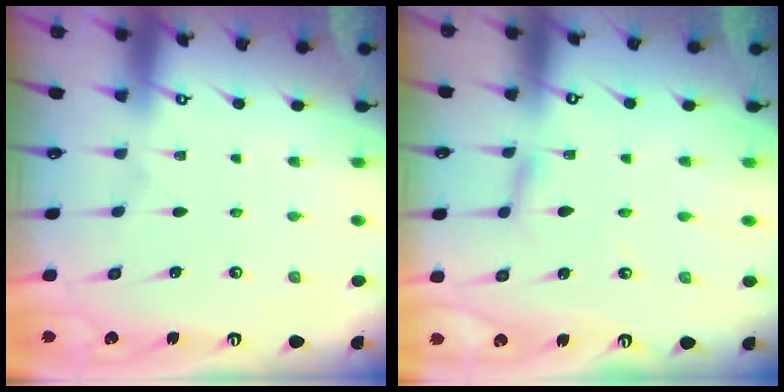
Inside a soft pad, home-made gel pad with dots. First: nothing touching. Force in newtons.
{"total": 2.4, "press": 2.4, "slide": 0.2}